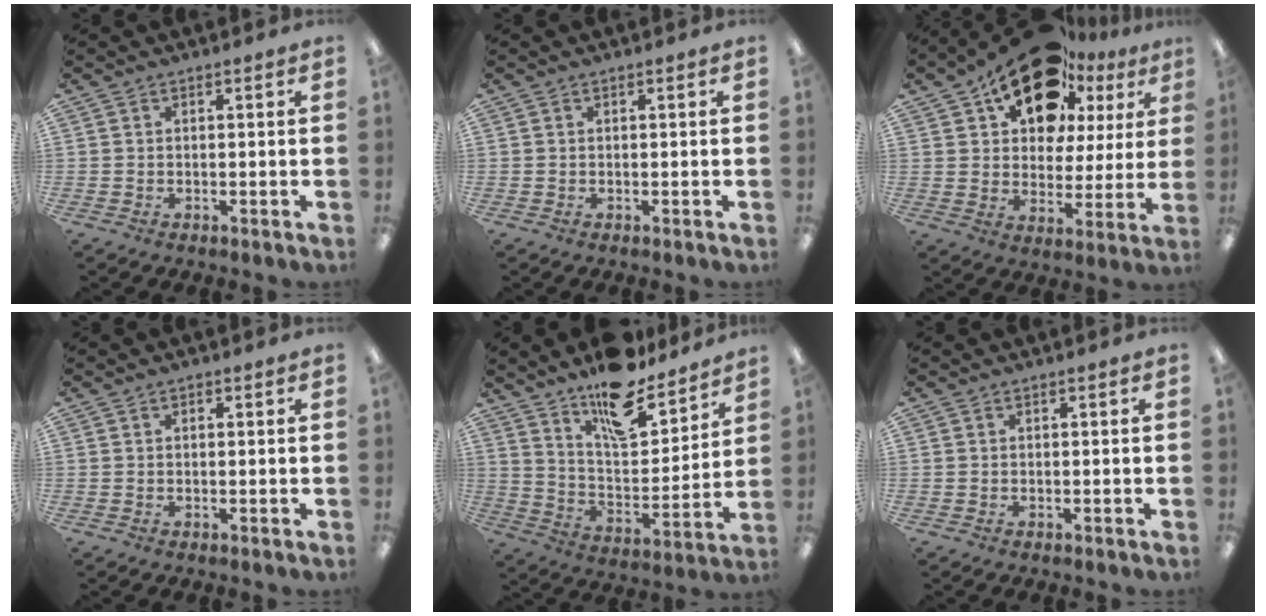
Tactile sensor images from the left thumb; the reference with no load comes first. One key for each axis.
{"total": 0.0}
{"total": 20.2, "fx": 13.7, "fy": 10.9, "fz": 10.1, "tx": -0.178, "ty": -0.068, "tz": 0.241}
{"total": 0.6, "fx": 0.3, "fy": 0.4, "fz": 0.4, "tx": -0.007, "ty": 0.004, "tz": 0.004}
{"total": 15.9, "fx": 12.7, "fy": 5.9, "fz": 7.6, "tx": -0.119, "ty": -0.088, "tz": 0.219}
{"total": 0.0}